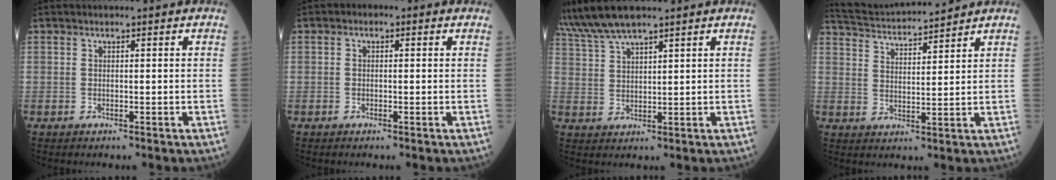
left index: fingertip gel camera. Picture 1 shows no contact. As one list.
[{"total": 1.4, "force": [0.1, 1.0, 0.9], "torque": [-0.014, 0.009, -0.009]}, {"total": 7.0, "force": [6.0, 0.7, 3.4], "torque": [-0.081, 0.025, 0.123]}, {"total": 11.0, "force": [10.6, 0.5, 3.0], "torque": [-0.065, 0.017, 0.179]}]